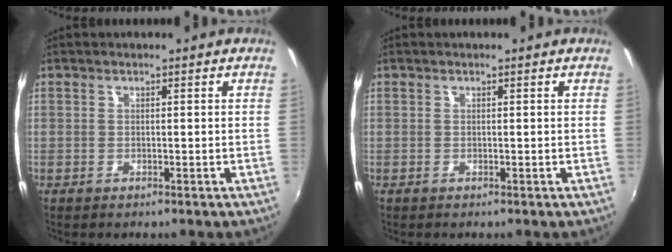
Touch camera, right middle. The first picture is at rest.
{"total": 0.0}